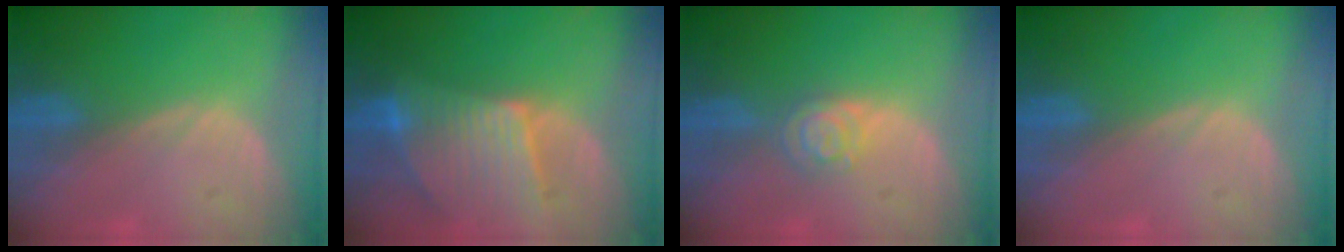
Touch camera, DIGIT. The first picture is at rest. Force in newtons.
{"total": 9.5, "press": 8.3, "slide": 4.6}
{"total": 4.6, "press": 4.0, "slide": 2.3}
{"total": 0.0}